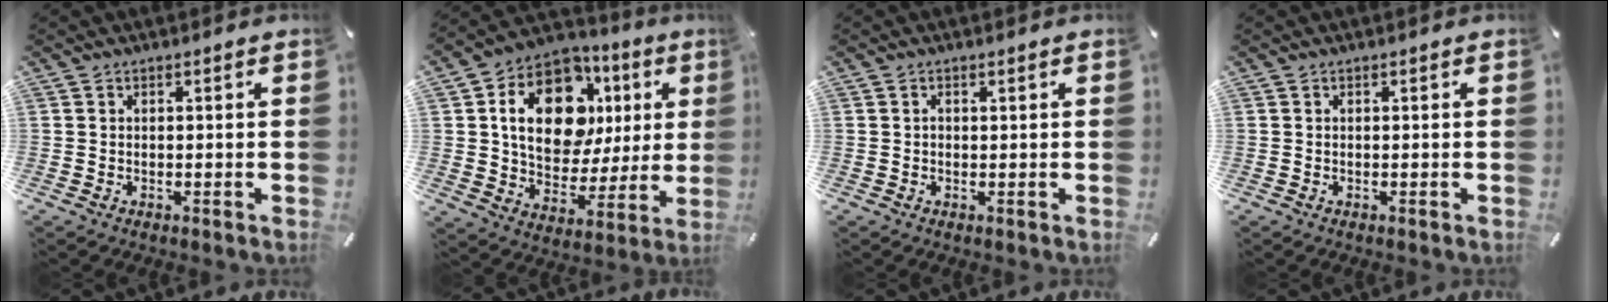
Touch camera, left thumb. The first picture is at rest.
{"total": 18.5, "force": [6.3, 12.8, 11.8], "torque": [-0.191, -0.022, 0.114]}
{"total": 0.6, "force": [0.2, 0.3, 0.4], "torque": [-0.010, 0.000, 0.003]}
{"total": 0.0}